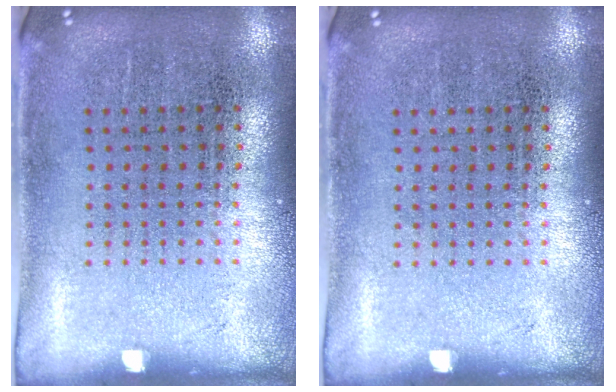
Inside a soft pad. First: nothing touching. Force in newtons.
{"total": 0.0}